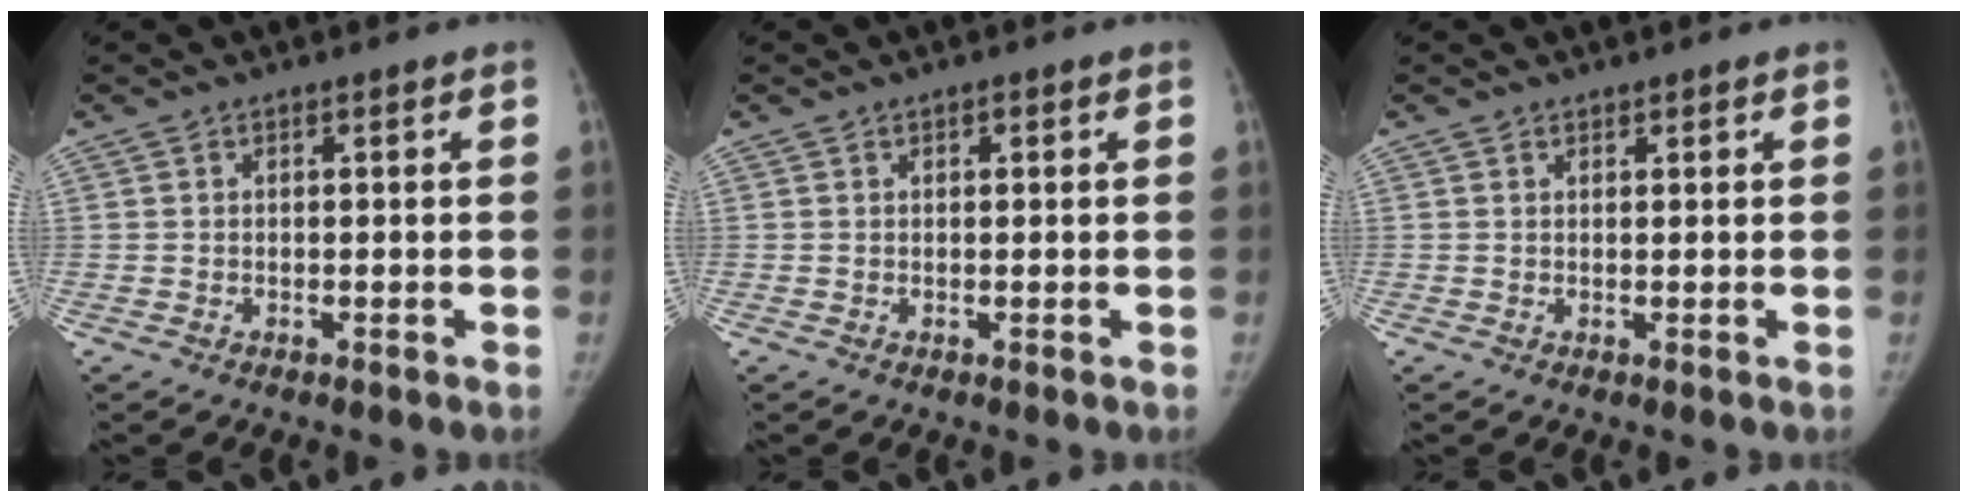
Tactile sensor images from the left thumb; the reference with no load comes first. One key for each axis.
{"total": 0.9, "fx": 0.5, "fy": 0.5, "fz": 0.6, "tx": -0.006, "ty": -0.001, "tz": 0.005}
{"total": 0.8, "fx": 0.7, "fy": 0.4, "fz": 0.1, "tx": 0.007, "ty": -0.005, "tz": 0.008}